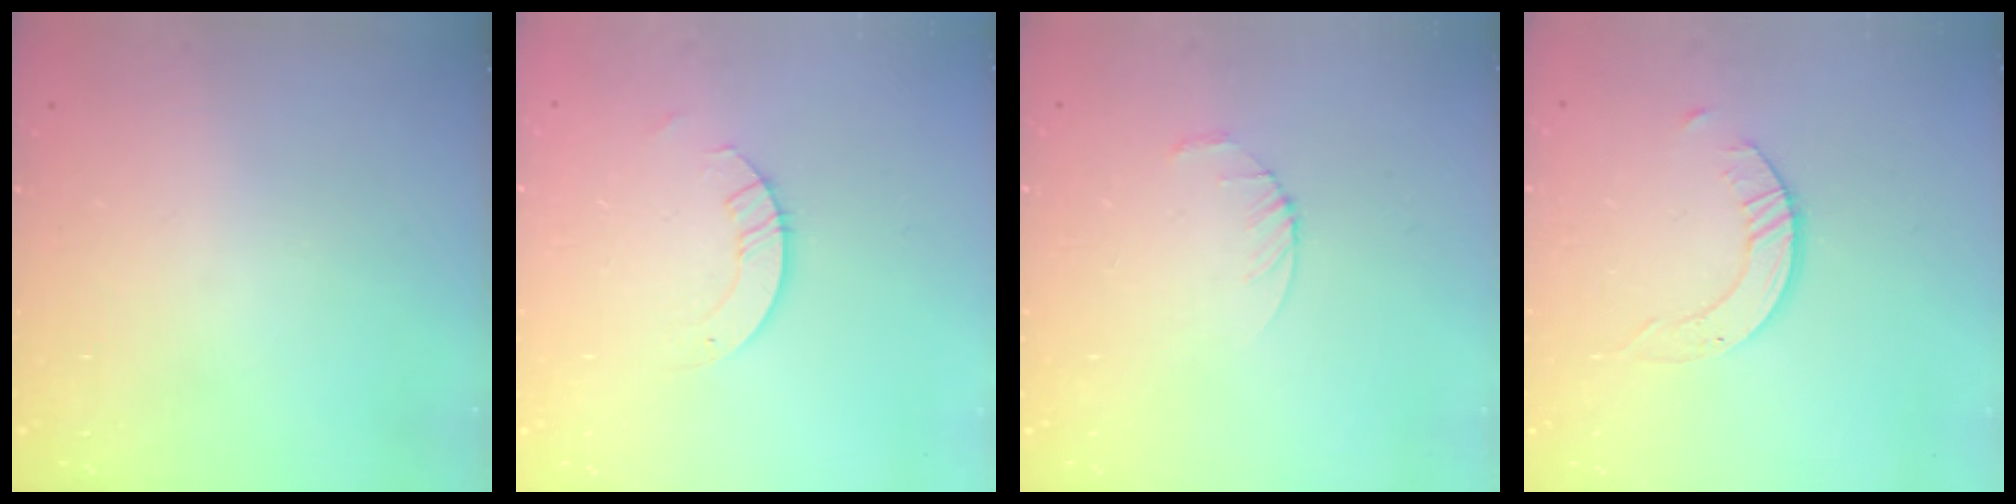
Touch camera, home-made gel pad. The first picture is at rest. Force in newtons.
{"total": 2.6, "press": 2.6, "slide": 0.2}
{"total": 3.4, "press": 3.3, "slide": 0.4}
{"total": 2.9, "press": 2.9, "slide": 0.3}